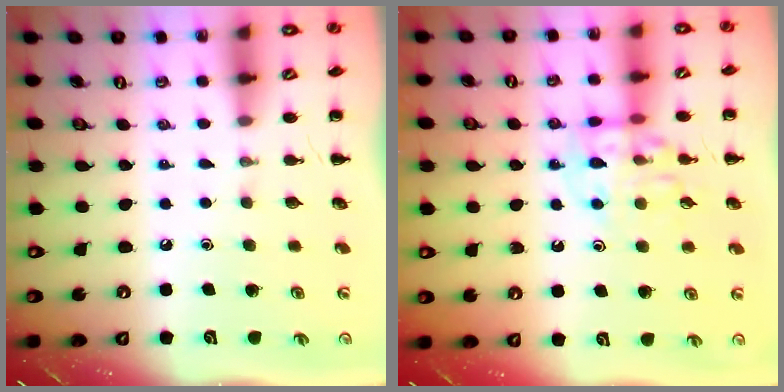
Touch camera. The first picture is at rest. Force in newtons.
{"total": 11.9, "press": 11.8, "slide": 1.2}